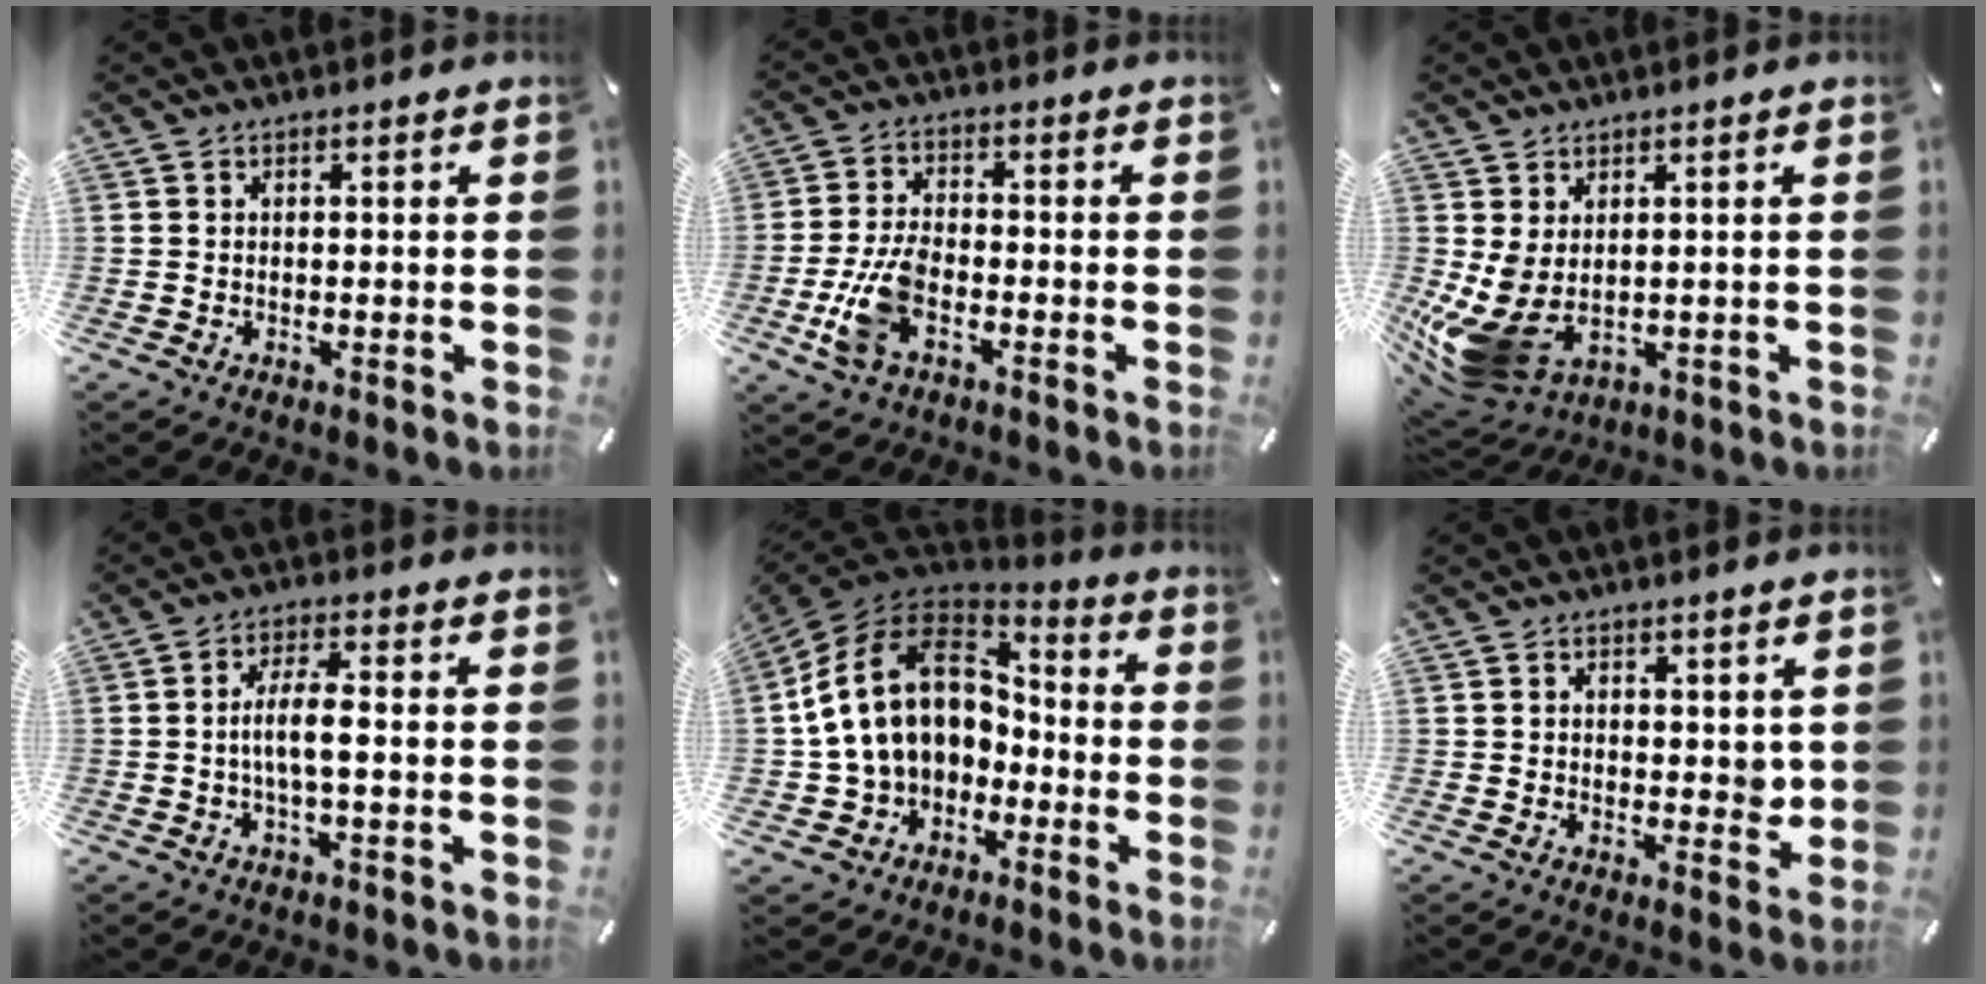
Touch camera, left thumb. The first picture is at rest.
{"total": 9.5, "force": [-3.3, 5.0, 7.3], "torque": [-0.161, 0.000, -0.059]}
{"total": 8.9, "force": [-0.5, 6.5, 6.1], "torque": [-0.145, -0.017, -0.007]}
{"total": 6.6, "force": [-1.0, 1.9, 6.2], "torque": [-0.124, 0.002, -0.021]}
{"total": 17.7, "force": [1.6, 13.9, 11.0], "torque": [-0.229, 0.012, 0.030]}
{"total": 3.8, "force": [0.9, 2.9, 2.2], "torque": [-0.011, -0.007, 0.012]}